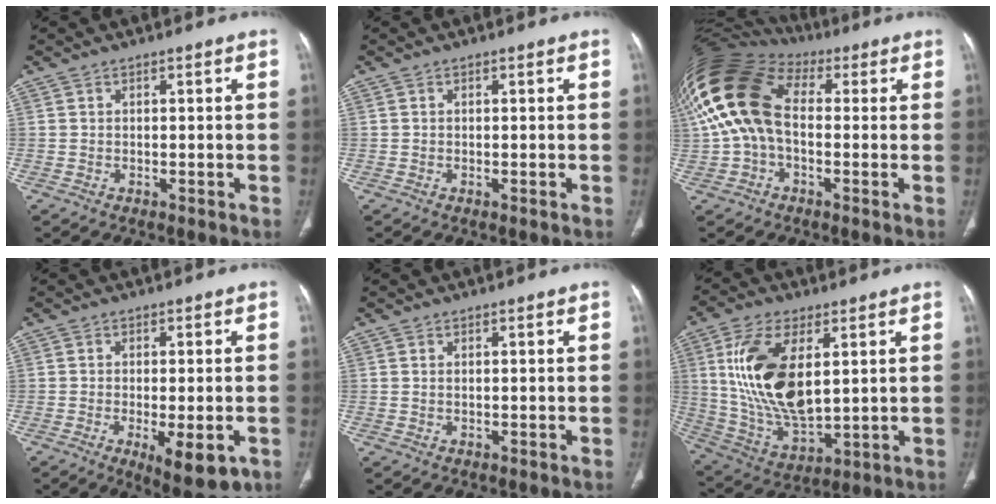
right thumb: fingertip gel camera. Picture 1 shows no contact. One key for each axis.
{"total": 0.0}
{"total": 17.5, "fx": 1.7, "fy": 11.3, "fz": 13.3, "tx": -0.281, "ty": 0.044, "tz": 0.024}
{"total": 9.3, "fx": -3.4, "fy": 3.4, "fz": 8.0, "tx": -0.106, "ty": -0.012, "tz": -0.043}
{"total": 0.0}
{"total": 18.6, "fx": 4.3, "fy": 9.1, "fz": 15.6, "tx": -0.301, "ty": -0.022, "tz": 0.093}